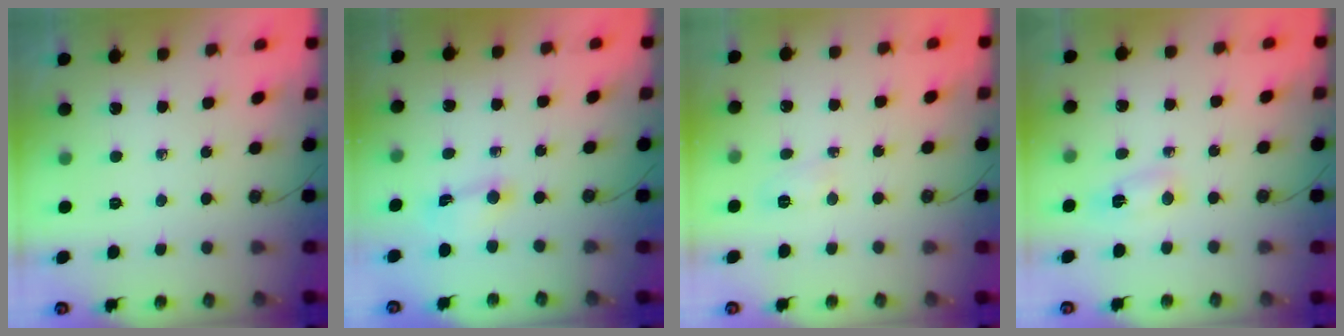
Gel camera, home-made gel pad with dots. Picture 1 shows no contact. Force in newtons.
{"total": 1.6, "press": 1.6, "slide": 0.3}
{"total": 3.0, "press": 2.9, "slide": 0.8}
{"total": 2.6, "press": 2.3, "slide": 1.1}